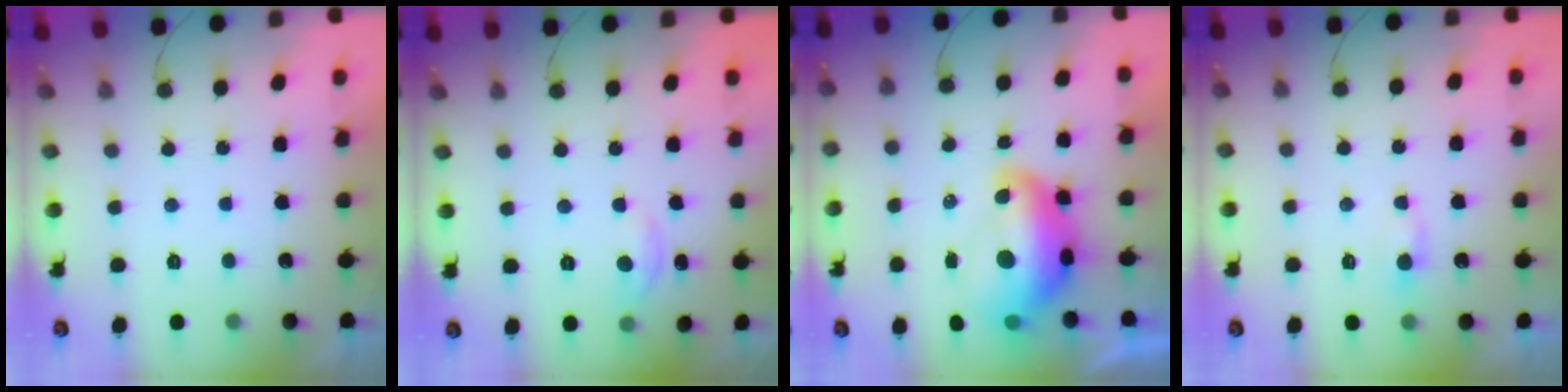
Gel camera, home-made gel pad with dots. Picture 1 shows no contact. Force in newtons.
{"total": 3.8, "press": 3.7, "slide": 0.5}
{"total": 15.1, "press": 15.1, "slide": 1.1}
{"total": 3.3, "press": 3.3, "slide": 0.4}